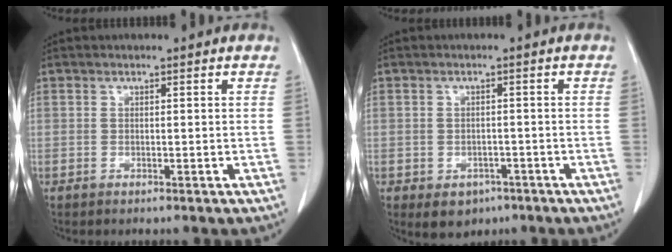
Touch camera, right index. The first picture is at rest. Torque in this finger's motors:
{"motor_torque": [-0.04, -0.01, -0.16, -0.06]}